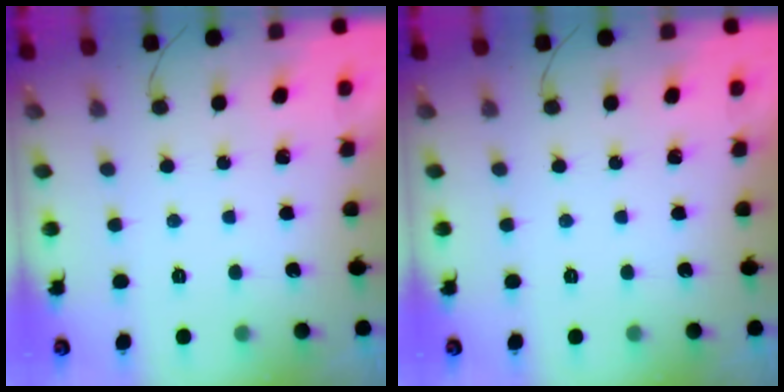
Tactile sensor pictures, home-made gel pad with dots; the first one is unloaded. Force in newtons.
{"total": 0.0}